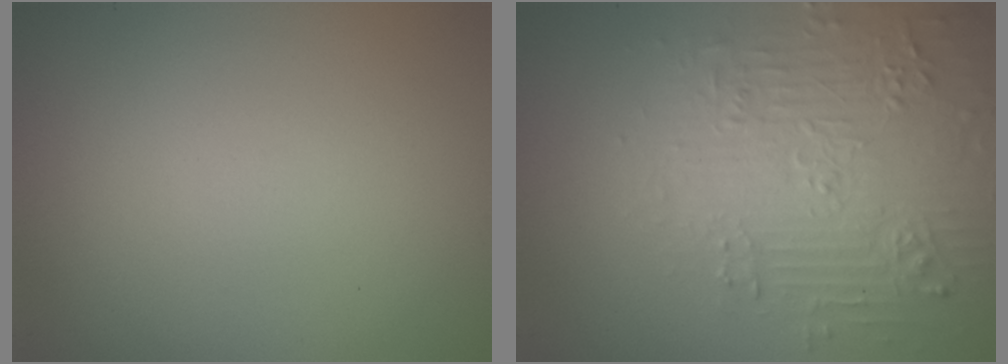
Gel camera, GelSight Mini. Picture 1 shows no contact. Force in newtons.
{"total": 4.6, "press": 4.6, "slide": 0.8}